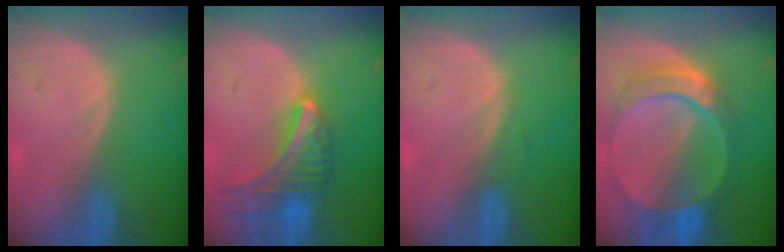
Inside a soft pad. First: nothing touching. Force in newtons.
{"total": 9.2, "press": 8.1, "slide": 4.3}
{"total": 0.7, "press": 0.7, "slide": 0.1}
{"total": 9.6, "press": 8.3, "slide": 4.8}